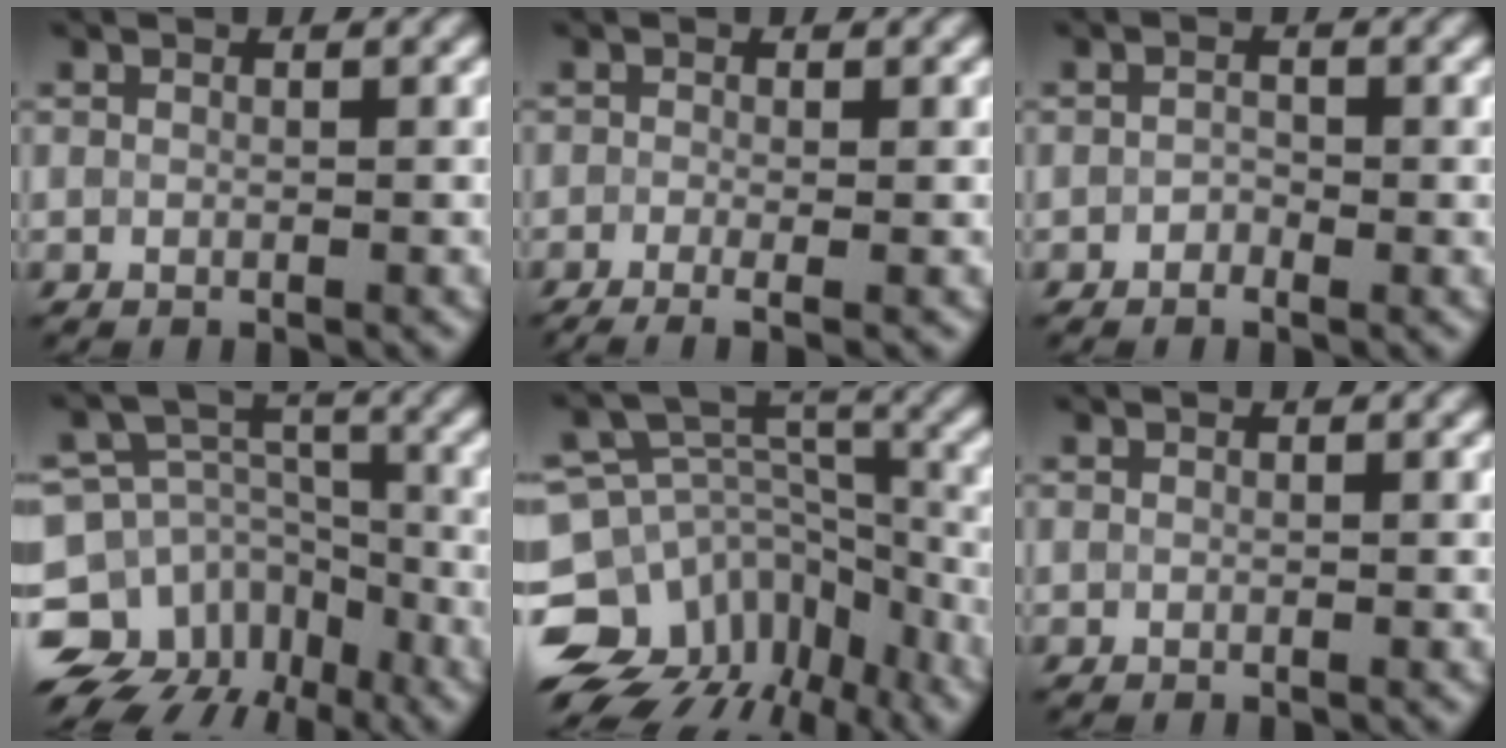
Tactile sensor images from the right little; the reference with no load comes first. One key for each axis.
{"total": 2.9, "fx": -1.9, "fy": 0.6, "fz": 2.1, "tx": -0.024, "ty": -0.006, "tz": -0.026}
{"total": 1.1, "fx": -1.0, "fy": 0.0, "fz": -0.5, "tx": 0.002, "ty": 0.000, "tz": -0.012}
{"total": 11.3, "fx": -7.7, "fy": 8.0, "fz": 1.8, "tx": -0.053, "ty": 0.004, "tz": -0.120}
{"total": 11.9, "fx": -8.6, "fy": 7.8, "fz": 2.6, "tx": -0.060, "ty": 0.020, "tz": -0.114}
{"total": 0.0}